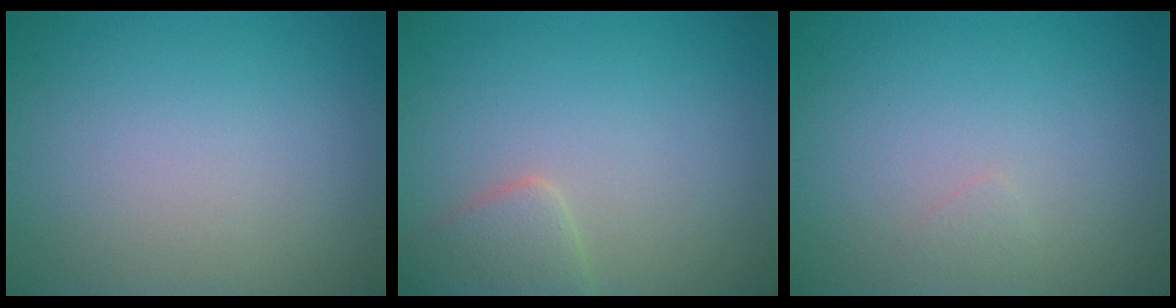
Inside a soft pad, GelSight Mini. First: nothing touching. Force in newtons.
{"total": 2.4, "press": 2.4, "slide": 0.1}
{"total": 0.5, "press": 0.5, "slide": 0.0}